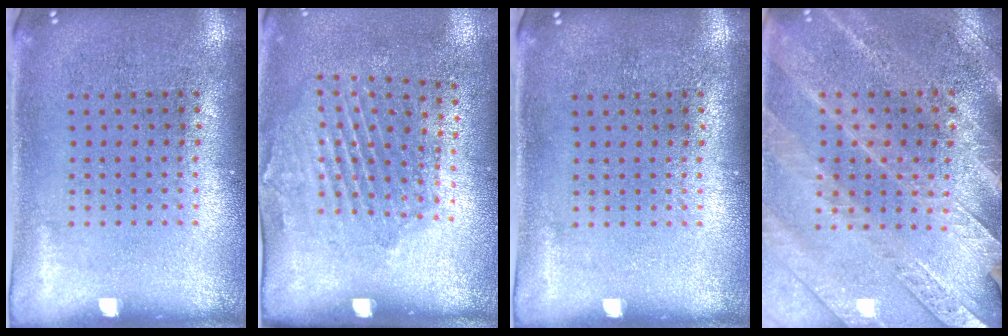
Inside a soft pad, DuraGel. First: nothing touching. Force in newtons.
{"total": 1.9, "press": 1.2, "slide": 1.5}
{"total": 0.0}
{"total": 2.8, "press": 2.7, "slide": 0.6}